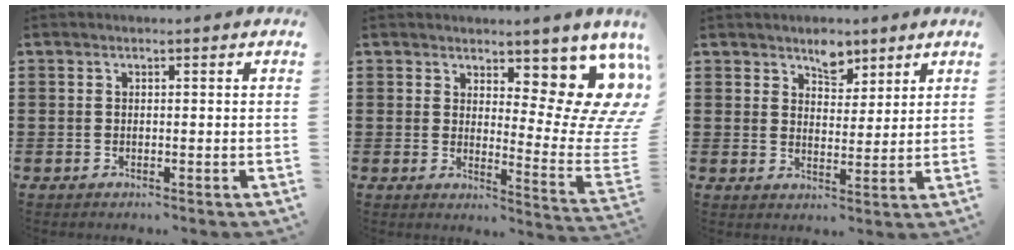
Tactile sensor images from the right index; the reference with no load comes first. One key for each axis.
{"total": 10.7, "fx": 6.3, "fy": 4.5, "fz": 7.3, "tx": -0.100, "ty": -0.055, "tz": 0.118}
{"total": 4.7, "fx": 3.7, "fy": 2.4, "fz": 1.6, "tx": -0.026, "ty": -0.001, "tz": 0.066}